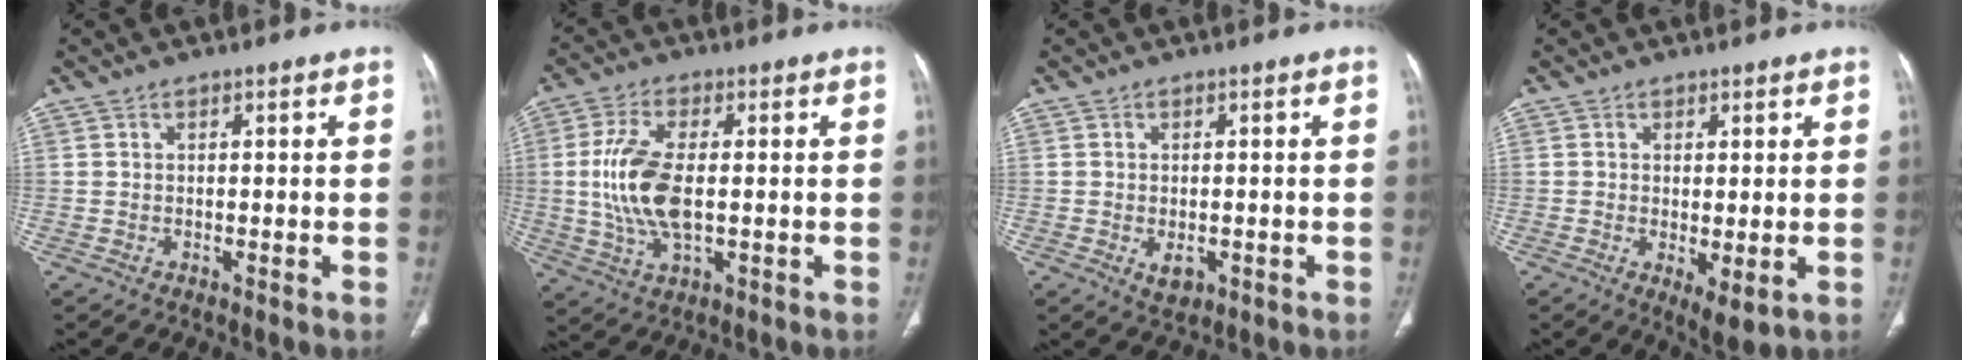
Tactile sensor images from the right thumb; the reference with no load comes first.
{"total": 11.8, "force": [0.0, 5.4, 10.5], "torque": [-0.229, -0.003, 0.004]}
{"total": 3.0, "force": [-0.9, 1.9, 2.2], "torque": [-0.029, -0.001, -0.006]}
{"total": 4.4, "force": [-0.8, 1.6, 4.0], "torque": [-0.067, -0.018, -0.007]}